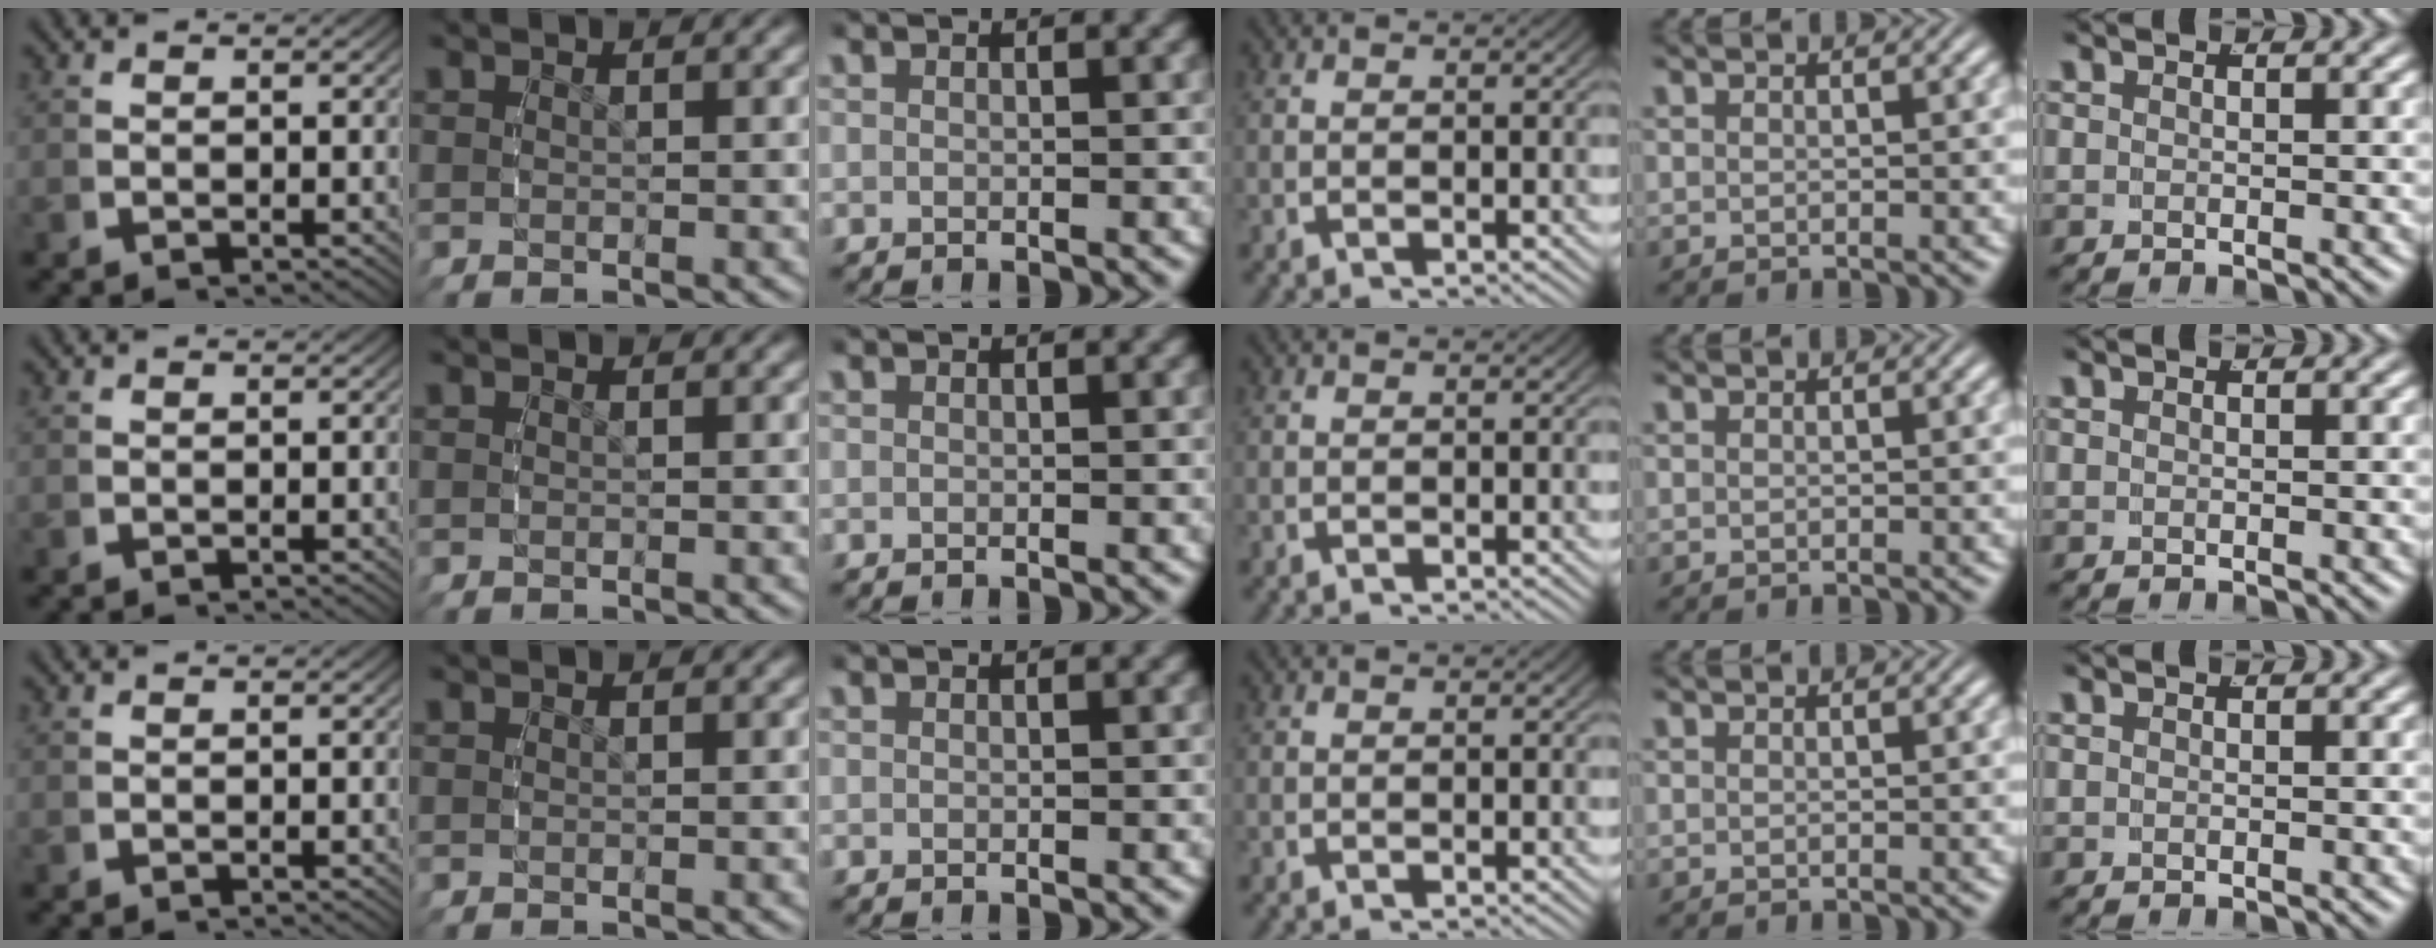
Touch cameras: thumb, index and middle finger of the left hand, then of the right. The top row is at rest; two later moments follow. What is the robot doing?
{"motion": "reach", "object": "markers"}